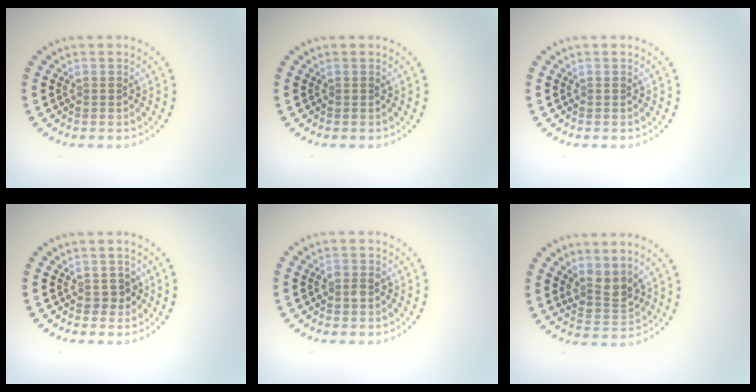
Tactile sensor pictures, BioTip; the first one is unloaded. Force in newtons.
{"total": 0.0}
{"total": 0.0}
{"total": 1.2, "press": 1.0, "slide": 0.6}
{"total": 1.3, "press": 1.2, "slide": 0.3}
{"total": 2.6, "press": 2.0, "slide": 1.6}